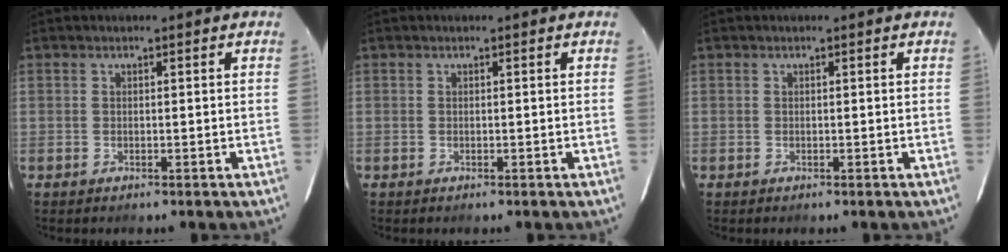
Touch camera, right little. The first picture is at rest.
{"total": 0.0}
{"total": 0.0}